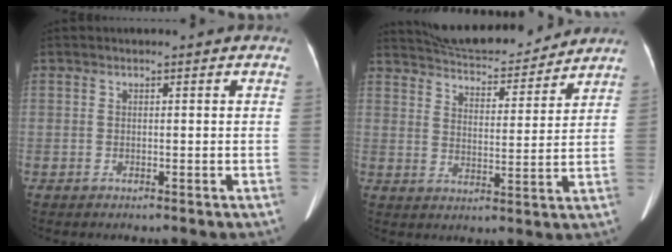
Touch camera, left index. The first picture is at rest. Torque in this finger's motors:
{"motor_torque": [0.24, -0.67, 0.05, 0.03]}